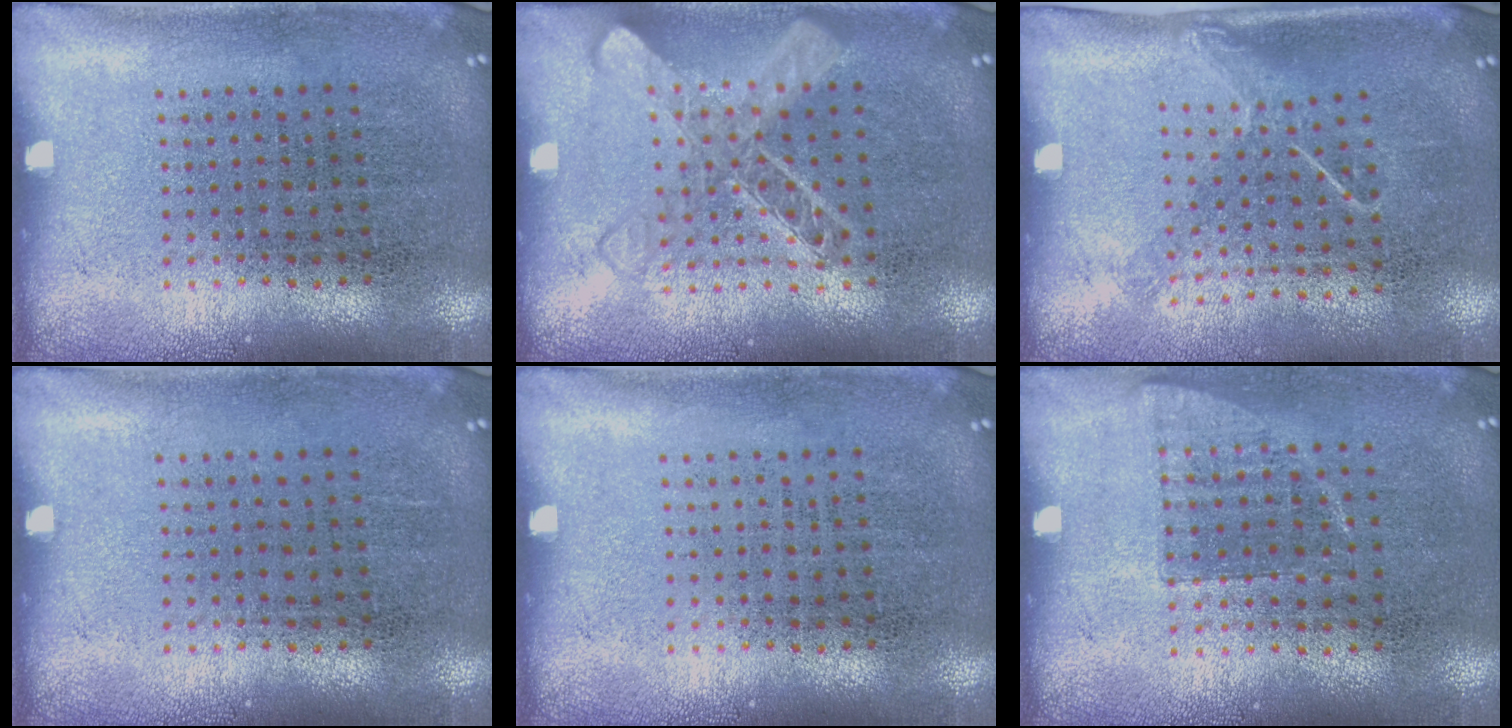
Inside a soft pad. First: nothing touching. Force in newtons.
{"total": 1.6, "press": 1.6, "slide": 0.4}
{"total": 1.3, "press": 1.0, "slide": 0.9}
{"total": 0.0}
{"total": 0.0}
{"total": 0.7, "press": 0.7, "slide": 0.2}